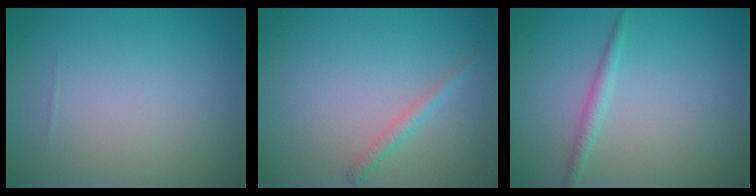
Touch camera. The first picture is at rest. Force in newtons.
{"total": 1.4, "press": 1.4, "slide": 0.1}
{"total": 1.4, "press": 1.4, "slide": 0.1}